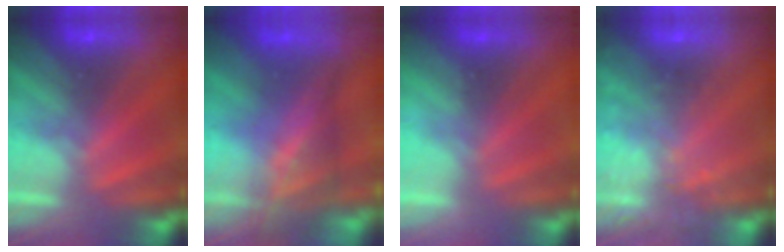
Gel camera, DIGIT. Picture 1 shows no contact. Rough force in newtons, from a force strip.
{"total": 10.6}
{"total": 2.4}
{"total": 8.3}